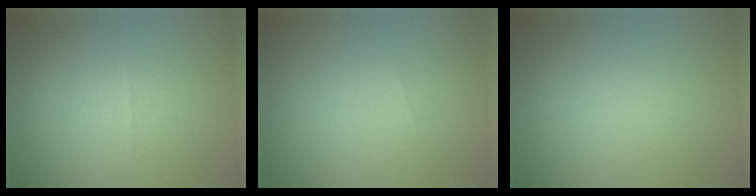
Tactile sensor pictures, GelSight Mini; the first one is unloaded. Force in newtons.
{"total": 0.0}
{"total": 0.0}